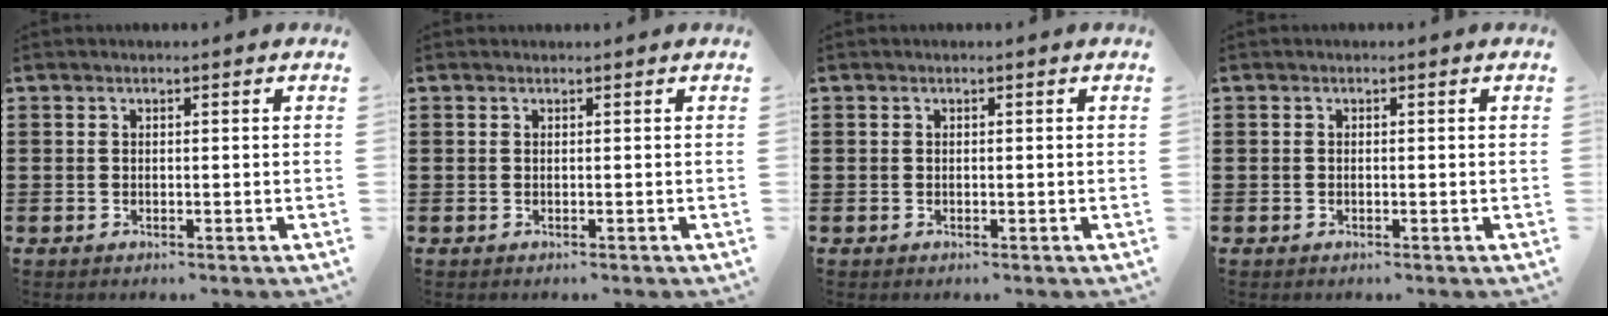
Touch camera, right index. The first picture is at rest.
{"total": 0.0}
{"total": 0.0}
{"total": 0.0}